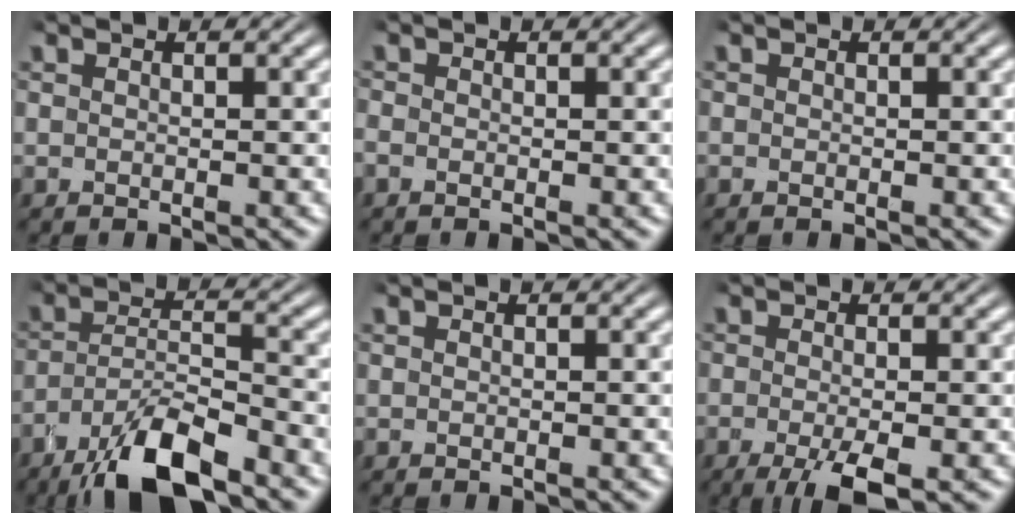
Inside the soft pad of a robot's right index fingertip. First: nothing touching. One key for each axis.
{"total": 1.4, "fx": -0.5, "fy": 1.2, "fz": 0.5, "tx": -0.017, "ty": -0.002, "tz": -0.015}
{"total": 0.5, "fx": -0.2, "fy": 0.5, "fz": 0.1, "tx": -0.002, "ty": -0.003, "tz": -0.003}
{"total": 7.2, "fx": -5.0, "fy": 2.2, "fz": 4.7, "tx": -0.069, "ty": -0.007, "tz": -0.081}
{"total": 0.0}
{"total": 4.3, "fx": -2.4, "fy": 1.7, "fz": 3.1, "tx": -0.061, "ty": -0.021, "tz": -0.032}